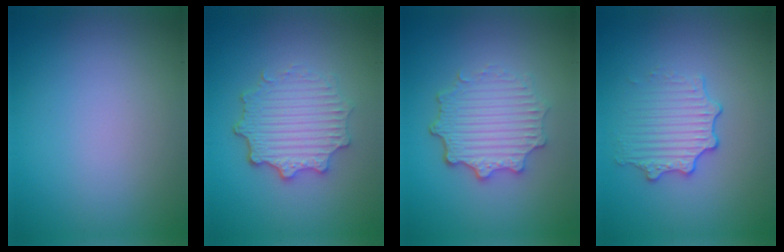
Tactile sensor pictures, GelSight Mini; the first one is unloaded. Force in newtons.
{"total": 4.9, "press": 3.8, "slide": 3.0}
{"total": 4.9, "press": 3.8, "slide": 3.0}
{"total": 3.0, "press": 2.7, "slide": 1.1}